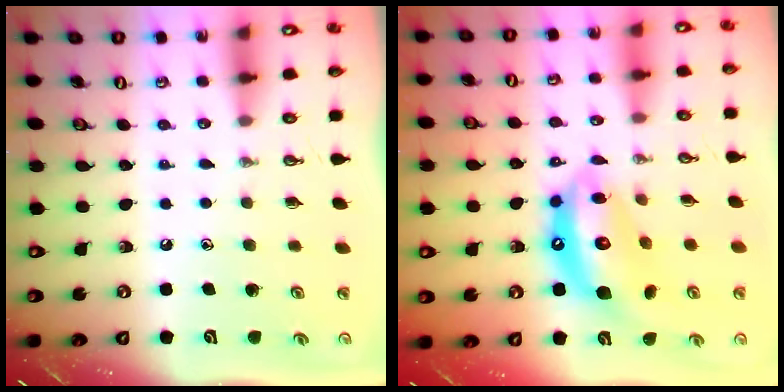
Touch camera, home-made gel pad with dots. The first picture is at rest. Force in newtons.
{"total": 15.1, "press": 15.0, "slide": 1.7}